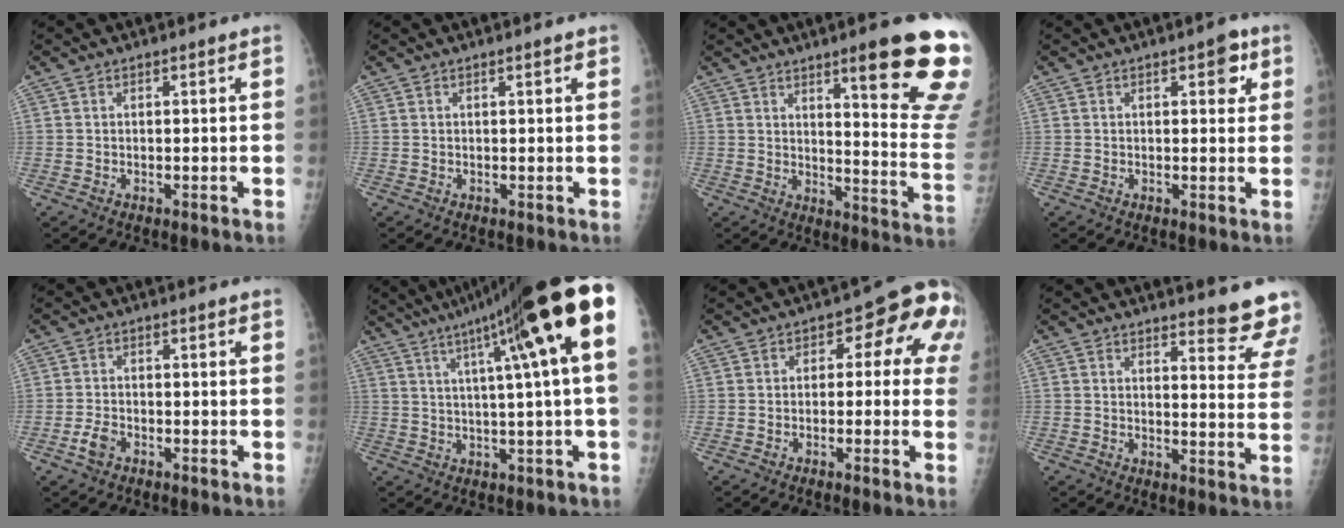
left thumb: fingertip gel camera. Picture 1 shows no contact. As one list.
[{"total": 0.9, "force": [0.6, 0.1, 0.6], "torque": [-0.007, -0.001, 0.006]}, {"total": 19.3, "force": [11.4, 2.5, 15.4], "torque": [-0.167, -0.068, 0.155]}, {"total": 3.7, "force": [1.6, 1.8, 2.7], "torque": [-0.013, -0.001, 0.012]}, {"total": 3.2, "force": [-1.8, 1.9, 1.8], "torque": [-0.040, 0.012, -0.033]}, {"total": 17.8, "force": [6.2, 0.7, 16.7], "torque": [-0.252, 0.021, 0.090]}, {"total": 10.2, "force": [1.4, 6.0, 8.2], "torque": [-0.048, 0.032, 0.002]}, {"total": 9.2, "force": [8.8, 1.2, 2.5], "torque": [-0.002, -0.082, 0.083]}]